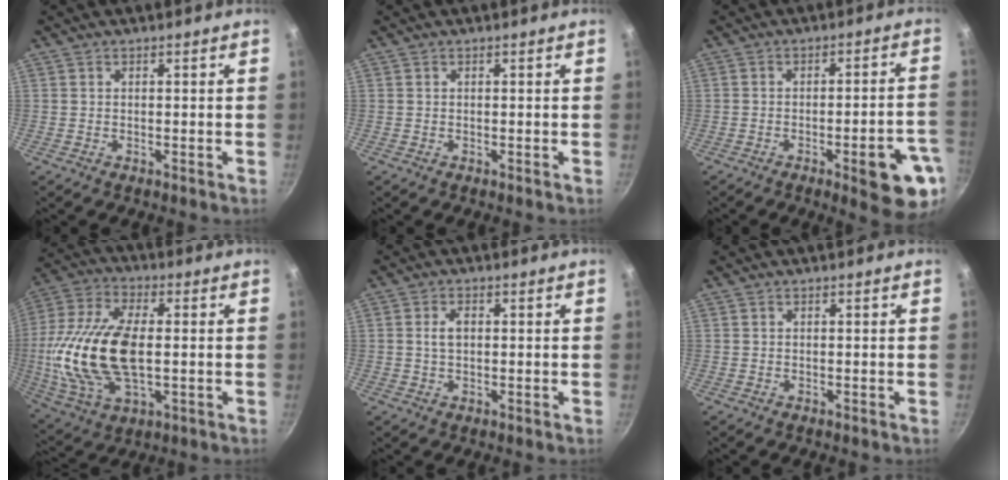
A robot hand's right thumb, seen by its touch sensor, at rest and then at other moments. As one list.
[{"total": 0.0}, {"total": 12.9, "force": [-5.1, 3.3, 11.3], "torque": [-0.114, 0.028, -0.060]}, {"total": 21.1, "force": [-0.2, 10.9, 18.1], "torque": [-0.371, 0.011, -0.006]}, {"total": 2.8, "force": [0.3, 1.7, 2.2], "torque": [-0.034, 0.005, 0.006]}, {"total": 0.0}]